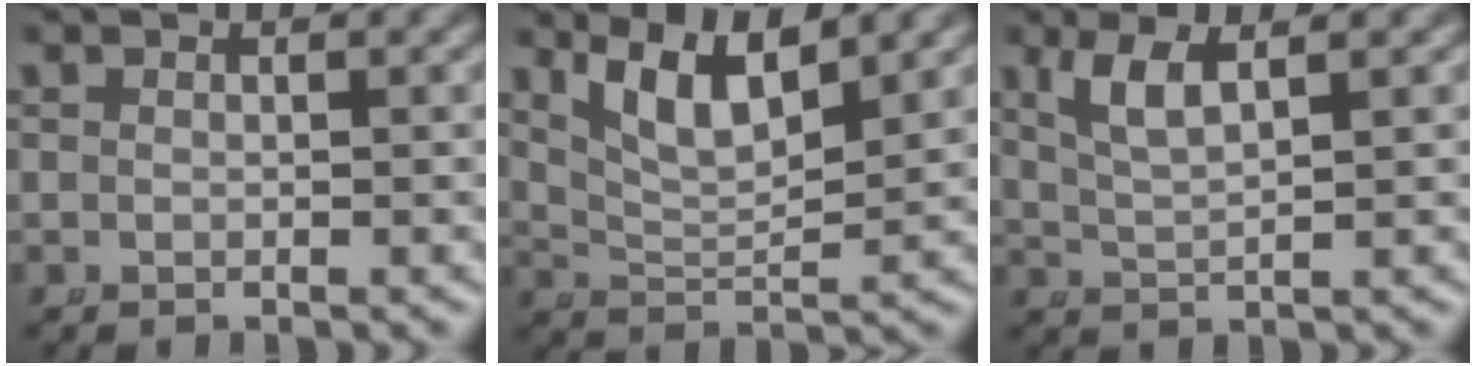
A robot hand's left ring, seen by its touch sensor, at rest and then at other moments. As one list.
[{"total": 6.9, "force": [3.4, 3.8, 4.6], "torque": [-0.086, -0.009, 0.062]}, {"total": 3.4, "force": [1.6, 1.1, 2.8], "torque": [-0.065, -0.004, 0.039]}]